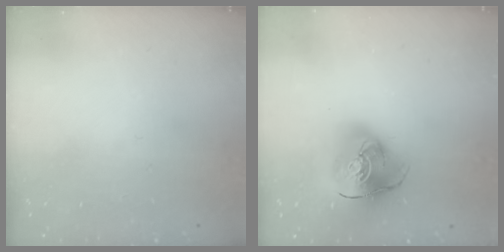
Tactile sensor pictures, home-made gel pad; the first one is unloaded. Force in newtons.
{"total": 14.7, "press": 14.5, "slide": 2.2}